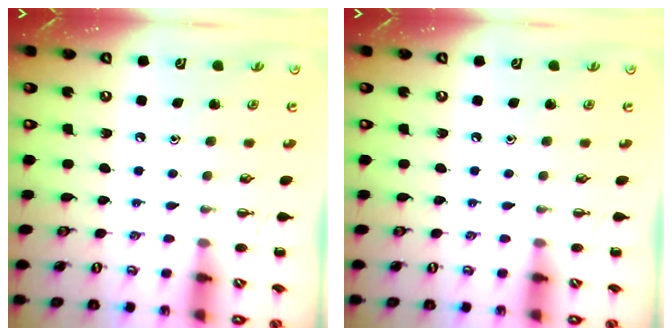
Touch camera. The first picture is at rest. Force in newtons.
{"total": 0.0}